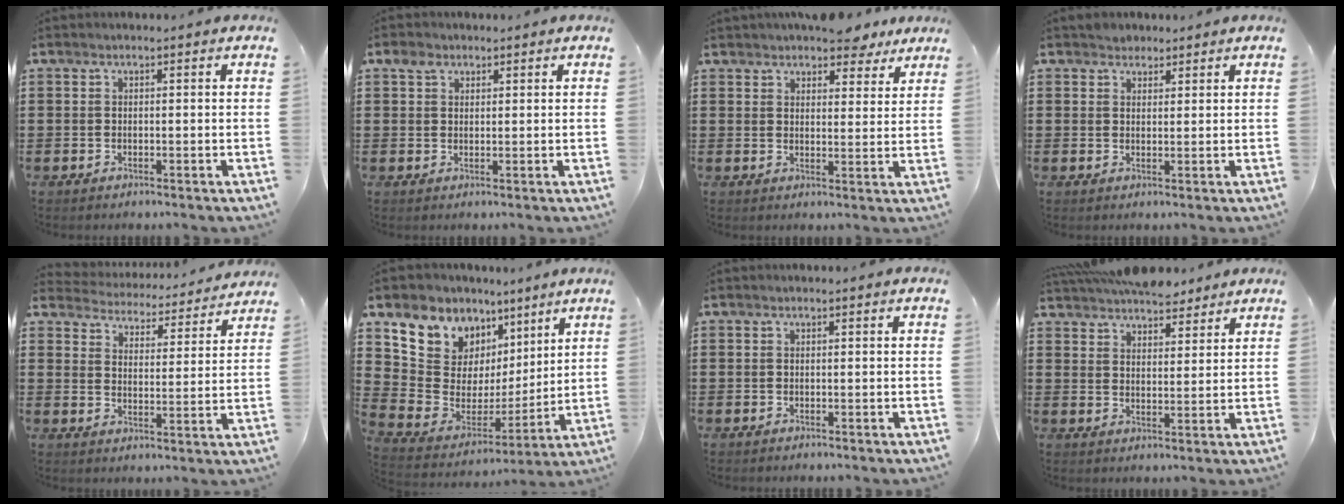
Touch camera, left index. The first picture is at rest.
{"total": 2.5, "force": [1.4, 1.8, 0.9], "torque": [-0.016, 0.004, 0.024]}
{"total": 5.6, "force": [5.1, 1.8, 1.5], "torque": [-0.029, -0.007, 0.094]}
{"total": 2.0, "force": [1.7, 1.1, -0.1], "torque": [-0.004, 0.007, 0.035]}
{"total": 3.9, "force": [3.8, 0.2, -0.6], "torque": [-0.018, -0.037, 0.061]}
{"total": 9.6, "force": [6.3, 7.0, 1.7], "torque": [-0.081, -0.056, 0.121]}
{"total": 0.0}
{"total": 6.6, "force": [6.2, 1.9, 1.5], "torque": [-0.040, -0.012, 0.118]}